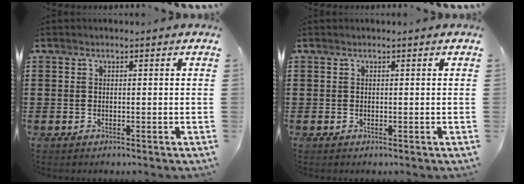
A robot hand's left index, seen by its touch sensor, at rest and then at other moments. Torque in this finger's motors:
{"motor_torque": [-0.09, 0.09, -0.03, -0.01]}